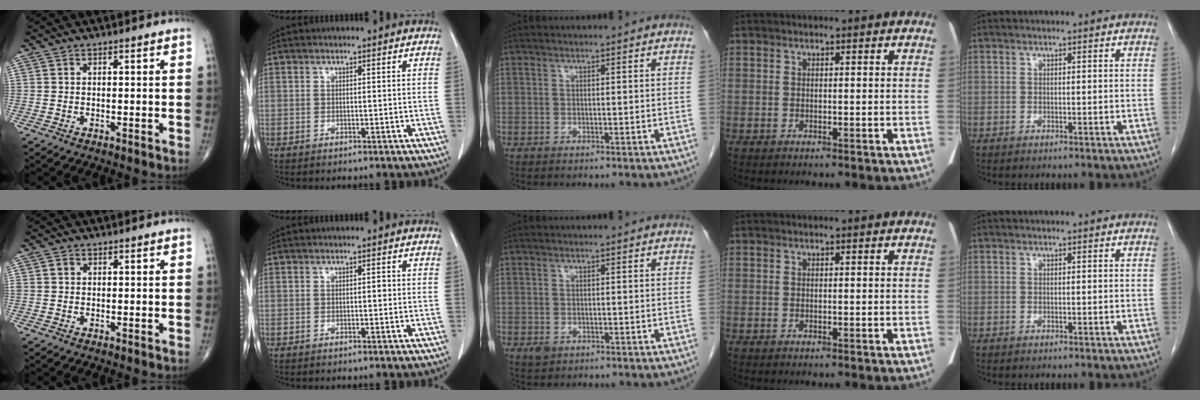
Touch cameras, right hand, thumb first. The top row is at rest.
{"thumb": {"total": 0.9, "force": [0.2, 0.8, 0.4], "torque": [-0.002, 0.002, 0.002]}, "index": {"total": 0.6, "force": [-0.1, 0.2, 0.5], "torque": [-0.006, 0.002, -0.001]}, "middle": {"total": 1.3, "force": [-0.5, 1.0, 0.7], "torque": [-0.010, 0.002, -0.001]}}